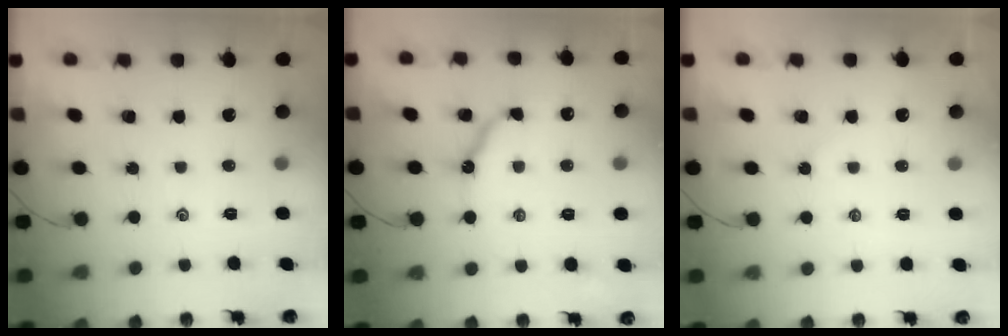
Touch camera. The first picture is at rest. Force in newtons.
{"total": 9.2, "press": 9.1, "slide": 0.9}
{"total": 3.0, "press": 2.9, "slide": 0.3}